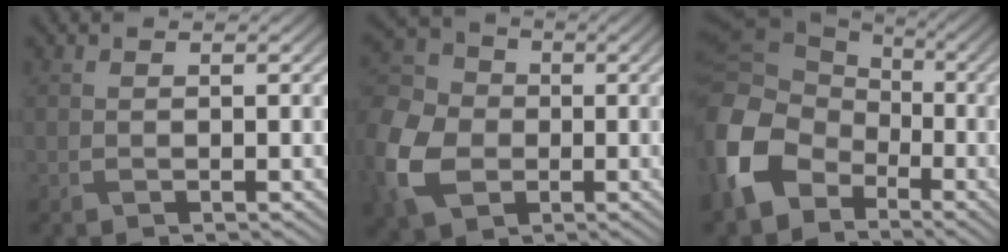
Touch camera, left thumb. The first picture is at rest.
{"total": 12.7, "force": [-3.2, 9.9, 7.3], "torque": [-0.225, -0.027, -0.069]}
{"total": 14.8, "force": [-4.9, 11.4, 8.1], "torque": [-0.250, -0.046, -0.092]}